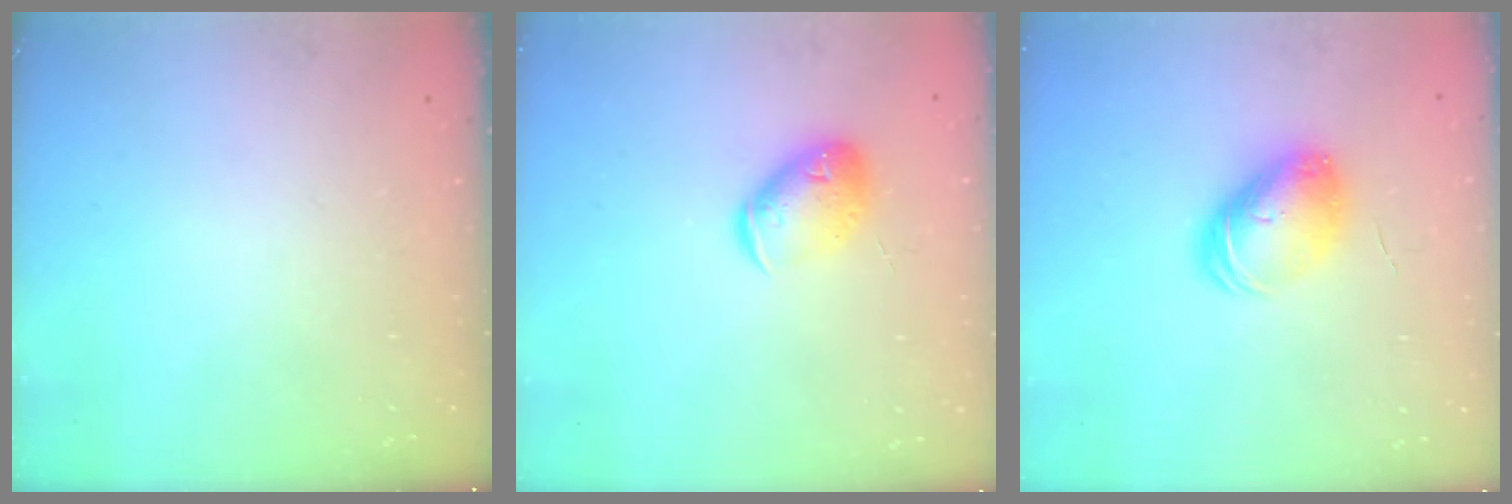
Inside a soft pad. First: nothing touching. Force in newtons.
{"total": 10.9, "press": 10.7, "slide": 1.7}
{"total": 9.1, "press": 9.1, "slide": 0.1}